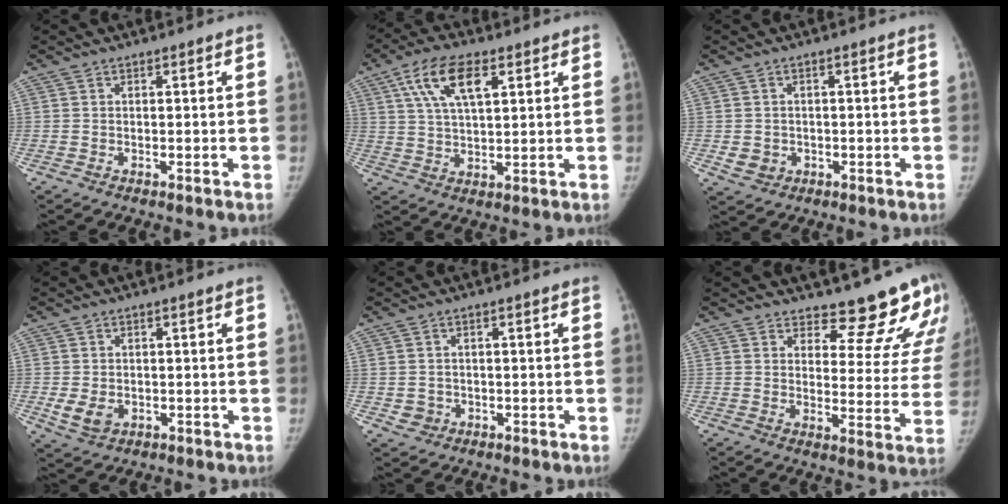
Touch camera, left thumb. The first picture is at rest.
{"total": 10.8, "force": [4.8, 4.8, 8.4], "torque": [-0.151, -0.006, 0.090]}
{"total": 3.6, "force": [-0.9, 3.2, 1.3], "torque": [-0.014, 0.001, -0.004]}
{"total": 4.6, "force": [-1.1, 3.5, 2.7], "torque": [-0.045, -0.005, -0.009]}
{"total": 2.6, "force": [-0.7, 2.5, 0.6], "torque": [0.002, 0.004, -0.005]}
{"total": 14.3, "force": [13.2, 4.7, 3.0], "torque": [0.021, -0.122, 0.143]}